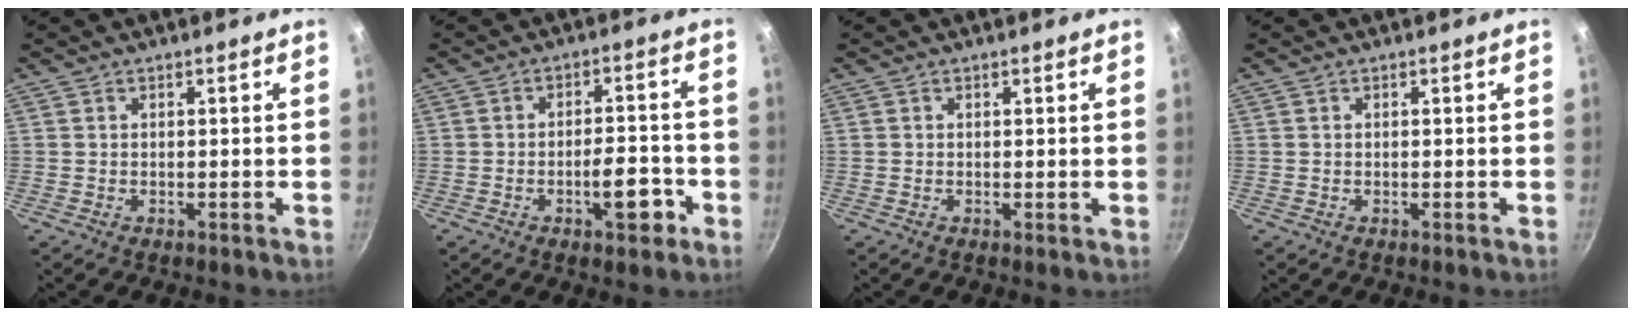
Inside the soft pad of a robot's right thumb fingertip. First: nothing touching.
{"total": 7.3, "force": [-3.1, 3.0, 5.8], "torque": [-0.062, 0.024, -0.046]}
{"total": 0.0}
{"total": 0.0}